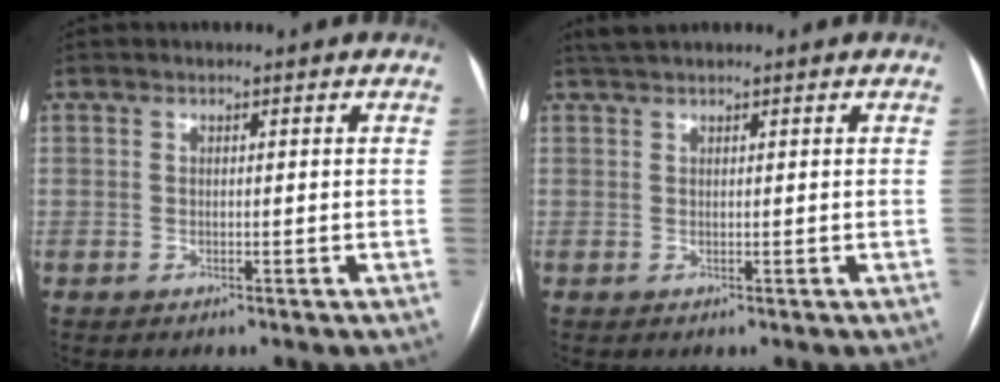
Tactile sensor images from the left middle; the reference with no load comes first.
{"total": 1.9, "force": [1.7, 0.0, 0.8], "torque": [-0.014, 0.018, 0.034]}